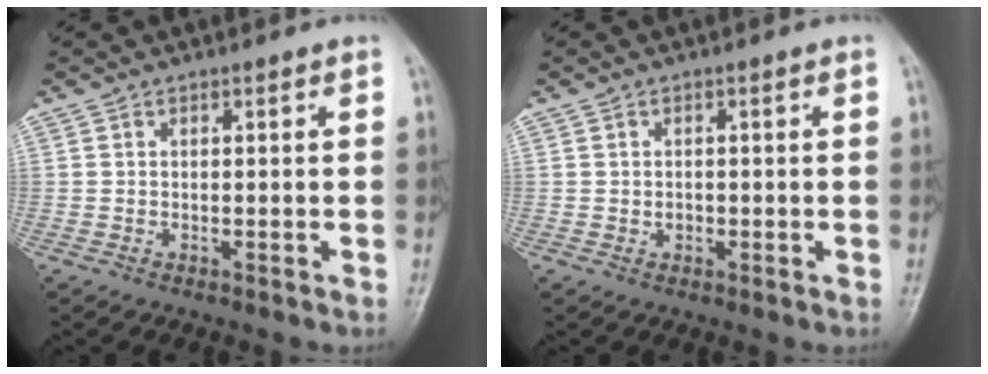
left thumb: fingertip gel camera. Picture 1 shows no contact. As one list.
[{"total": 1.3, "force": [-0.3, 1.2, 0.6], "torque": [-0.001, 0.006, -0.004]}]